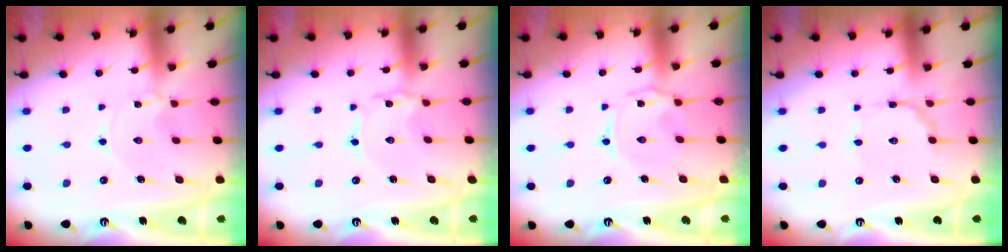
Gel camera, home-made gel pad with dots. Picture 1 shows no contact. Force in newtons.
{"total": 1.2, "press": 1.2, "slide": 0.1}
{"total": 2.1, "press": 2.0, "slide": 0.7}
{"total": 3.7, "press": 3.7, "slide": 0.3}